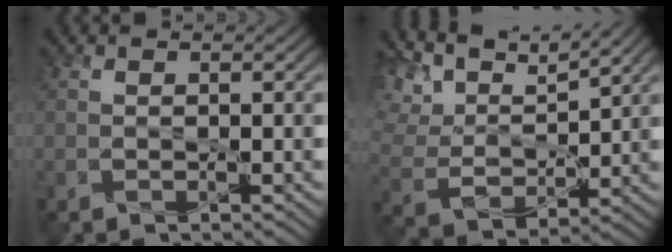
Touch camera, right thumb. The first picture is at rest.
{"total": 9.8, "force": [7.6, 3.1, 5.3], "torque": [-0.138, 0.009, 0.133]}